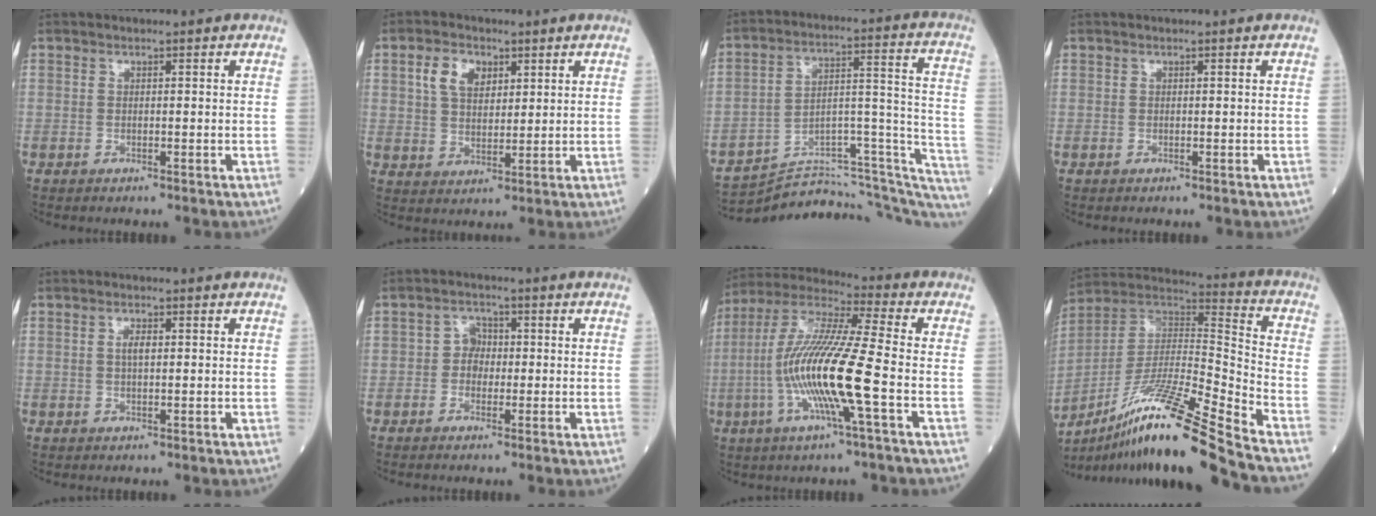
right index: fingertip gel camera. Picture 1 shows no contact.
{"total": 5.9, "force": [2.6, 3.6, 3.9], "torque": [-0.081, 0.015, 0.055]}
{"total": 25.8, "force": [-24.2, 4.3, 8.1], "torque": [-0.059, 0.057, -0.327]}
{"total": 0.0}
{"total": 1.9, "force": [0.4, 0.6, 1.7], "torque": [-0.036, 0.002, 0.010]}
{"total": 2.6, "force": [-0.3, 2.1, 1.4], "torque": [-0.016, 0.010, -0.008]}
{"total": 16.1, "force": [-3.5, 0.2, 15.7], "torque": [-0.321, -0.005, -0.075]}
{"total": 22.4, "force": [-16.3, -0.9, 15.3], "torque": [-0.290, -0.015, -0.296]}